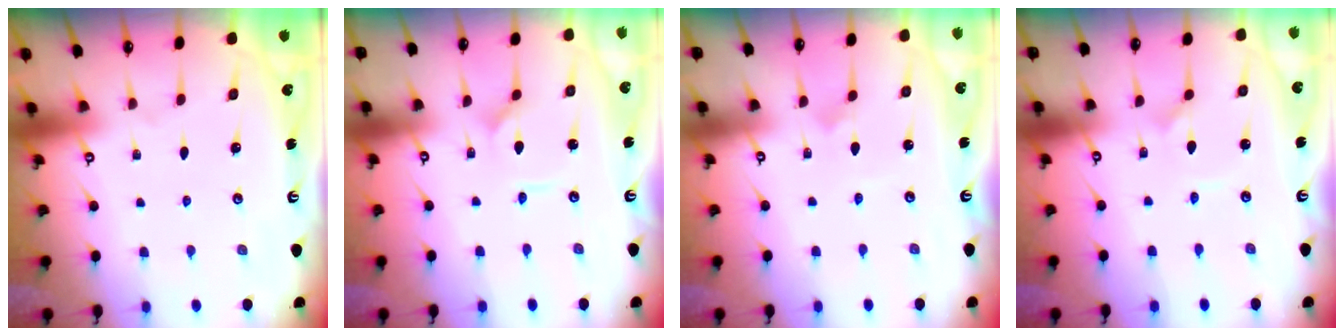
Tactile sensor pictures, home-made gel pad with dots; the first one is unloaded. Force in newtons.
{"total": 1.2, "press": 1.2, "slide": 0.0}
{"total": 1.9, "press": 1.9, "slide": 0.1}
{"total": 2.1, "press": 2.1, "slide": 0.5}